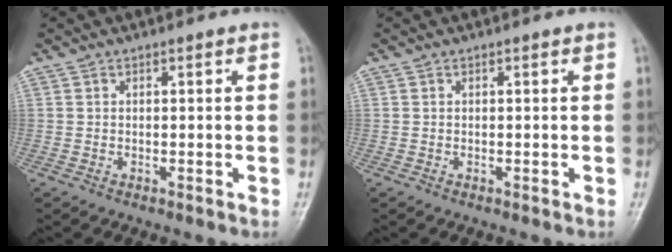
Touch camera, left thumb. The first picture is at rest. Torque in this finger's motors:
{"motor_torque": [0.00, 0.00, 0.00, 0.00, 0.00]}